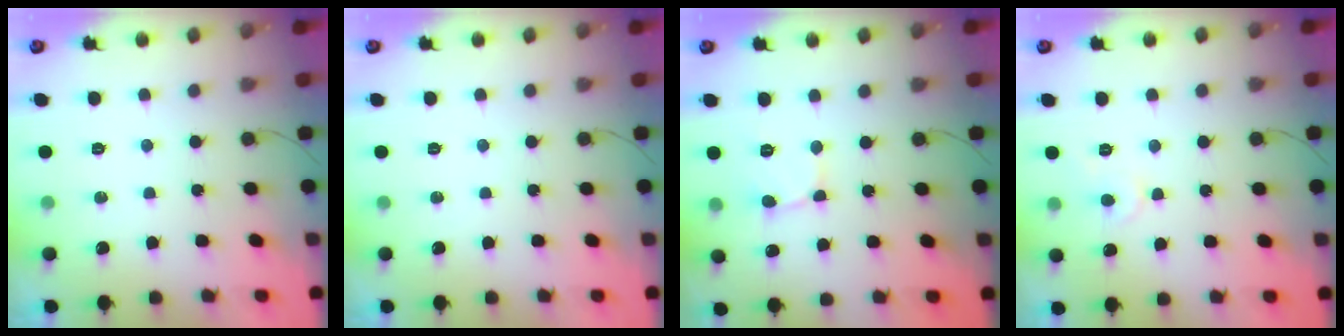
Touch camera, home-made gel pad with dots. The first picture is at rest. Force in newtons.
{"total": 0.0}
{"total": 1.8, "press": 1.7, "slide": 0.2}
{"total": 3.5, "press": 3.5, "slide": 0.3}